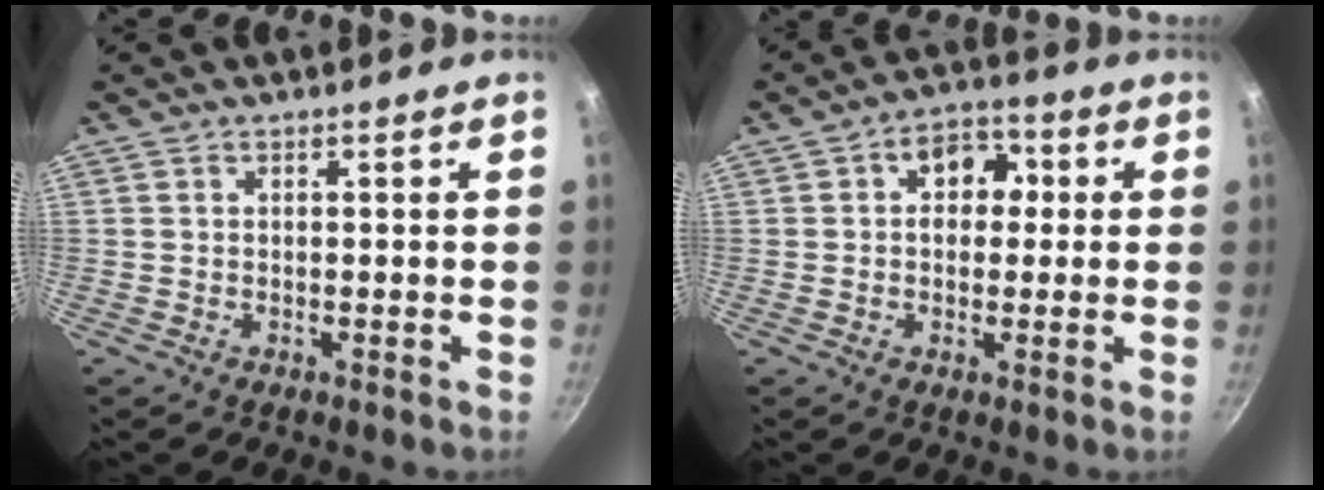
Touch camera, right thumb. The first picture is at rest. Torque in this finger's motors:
{"motor_torque": [0.47, 0.80, -0.08, 0.15, 0.05]}